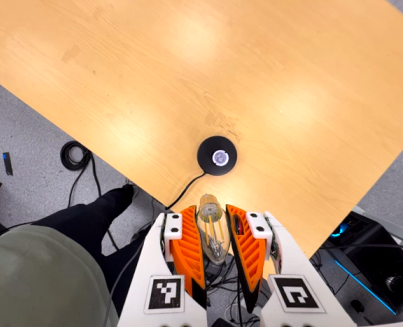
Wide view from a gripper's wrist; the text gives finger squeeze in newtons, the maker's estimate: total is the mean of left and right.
{"total": 20.1, "left": 21.9, "right": 18.3}